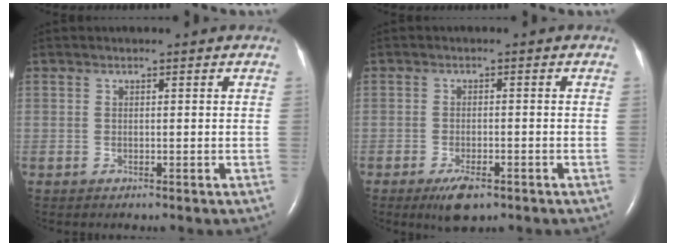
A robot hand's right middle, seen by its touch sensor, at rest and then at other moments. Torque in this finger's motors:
{"motor_torque": [0.26, -0.22, 0.25, 0.07]}